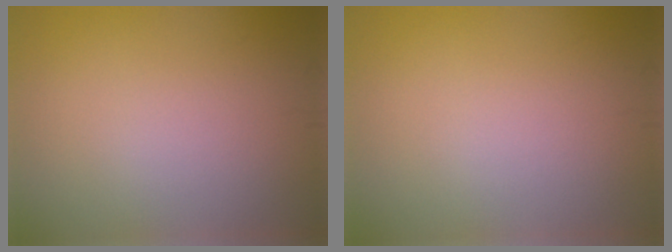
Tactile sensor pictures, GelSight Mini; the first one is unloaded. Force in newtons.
{"total": 0.0}